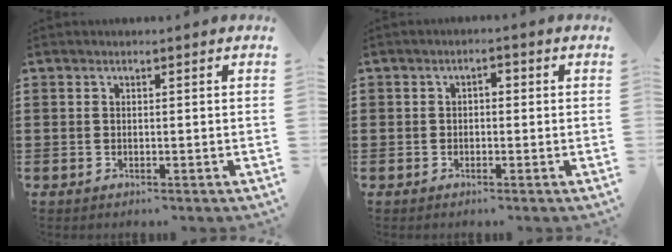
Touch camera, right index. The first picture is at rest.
{"total": 1.1, "force": [-0.7, 0.6, 0.7], "torque": [-0.015, 0.001, -0.014]}